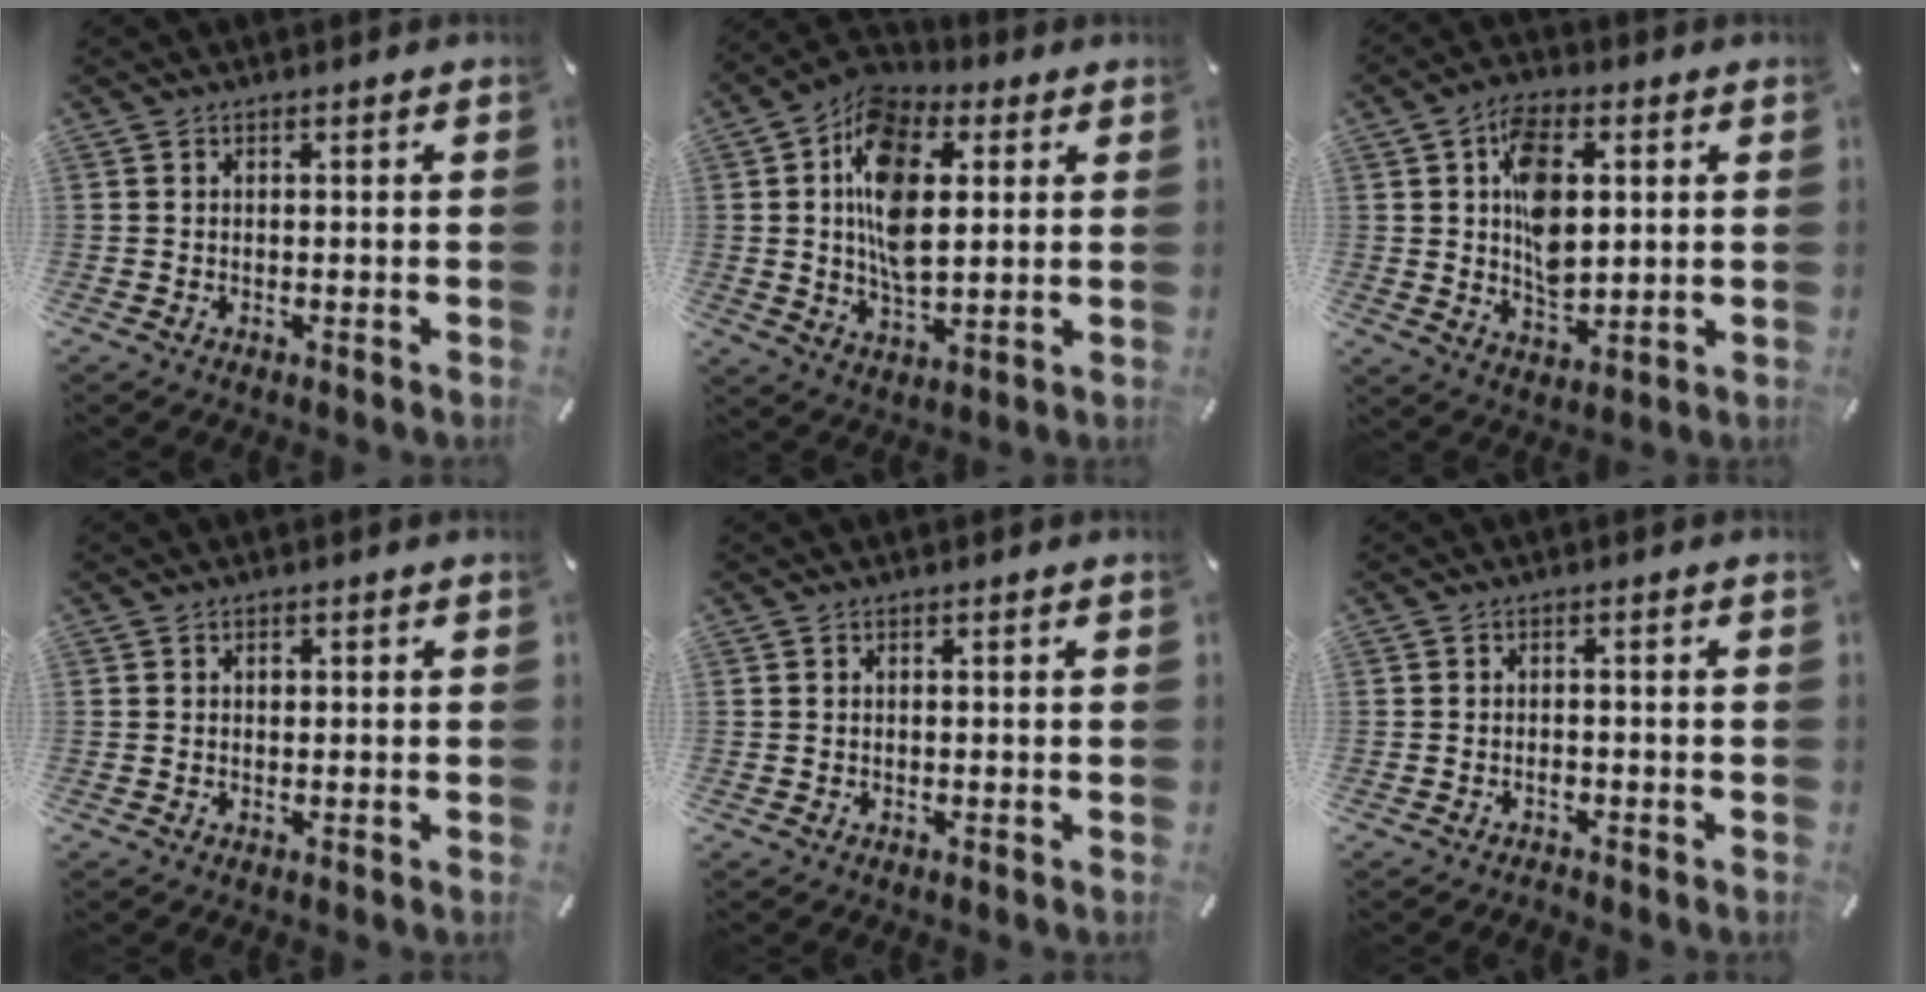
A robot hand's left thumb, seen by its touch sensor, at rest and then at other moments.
{"total": 16.0, "force": [3.4, 10.0, 12.0], "torque": [-0.232, -0.002, 0.057]}
{"total": 12.1, "force": [2.5, 7.7, 8.9], "torque": [-0.149, 0.001, 0.045]}
{"total": 0.8, "force": [0.2, 0.6, 0.5], "torque": [-0.002, -0.002, 0.001]}
{"total": 0.0}
{"total": 1.5, "force": [-1.0, 0.8, 0.8], "torque": [-0.017, 0.003, -0.022]}